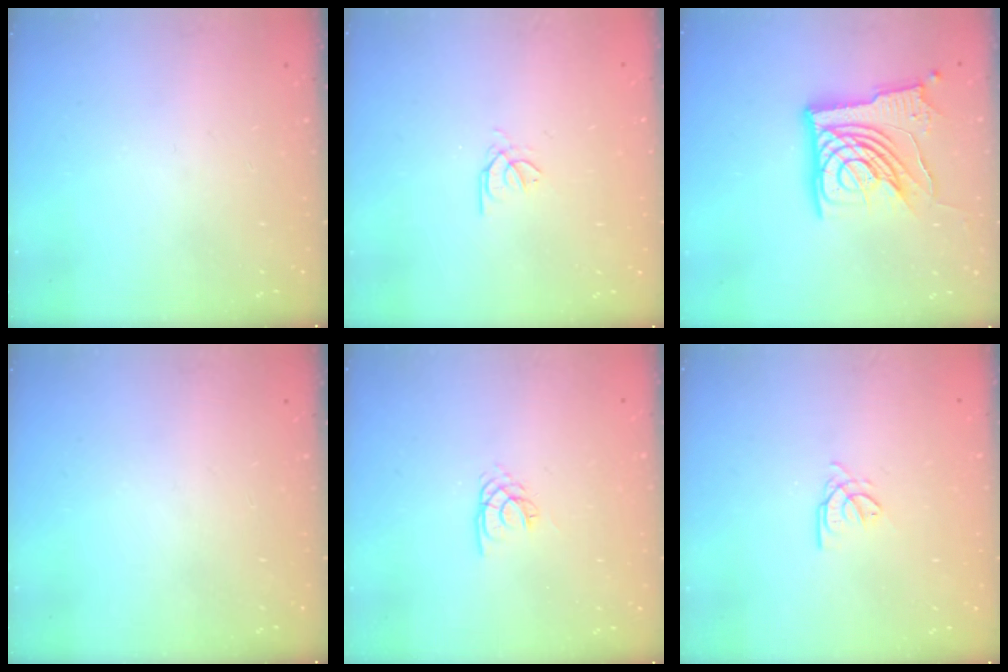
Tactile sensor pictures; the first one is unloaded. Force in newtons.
{"total": 0.9, "press": 0.8, "slide": 0.4}
{"total": 17.1, "press": 16.9, "slide": 2.3}
{"total": 0.0}
{"total": 2.2, "press": 2.2, "slide": 0.3}
{"total": 2.6, "press": 2.6, "slide": 0.1}